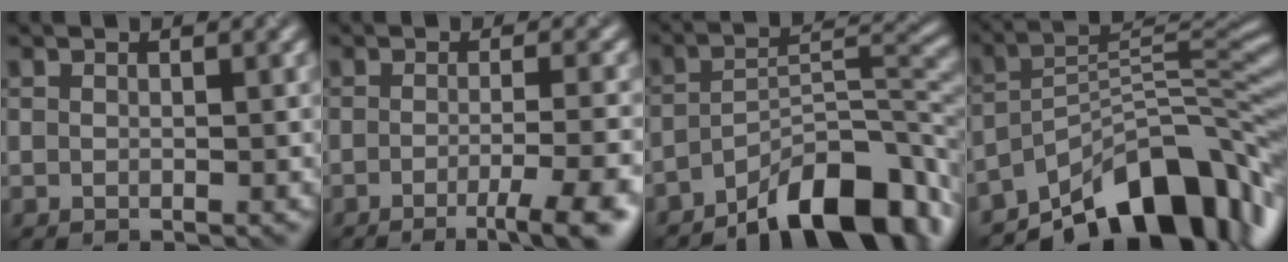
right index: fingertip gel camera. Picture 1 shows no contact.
{"total": 5.8, "force": [-2.8, 1.1, 5.0], "torque": [-0.063, -0.006, -0.044]}
{"total": 9.6, "force": [-6.4, 2.9, 6.6], "torque": [-0.092, 0.012, -0.113]}
{"total": 12.5, "force": [-8.6, 4.6, 7.9], "torque": [-0.107, 0.016, -0.150]}